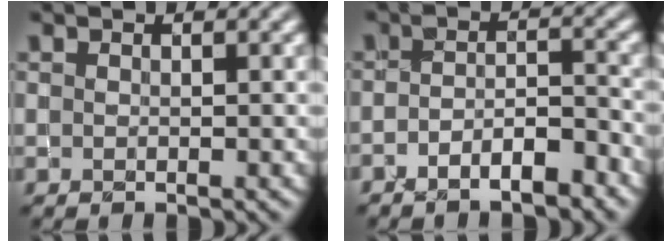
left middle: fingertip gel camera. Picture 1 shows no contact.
{"total": 3.7, "force": [-2.5, 1.1, 2.5], "torque": [-0.040, 0.002, -0.042]}